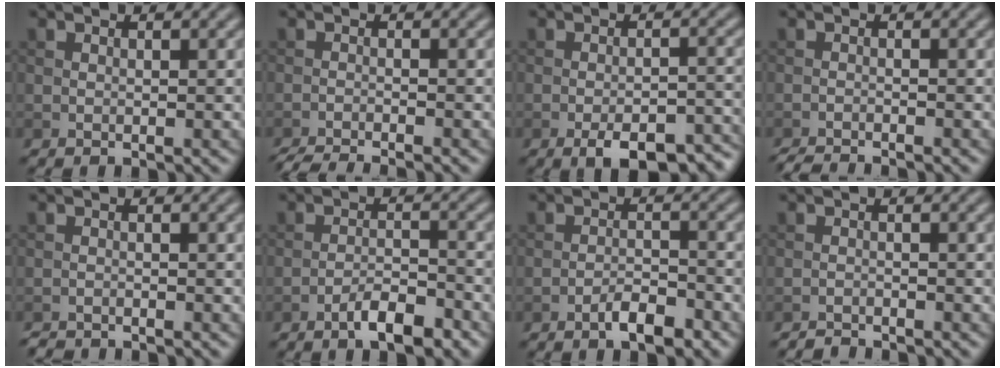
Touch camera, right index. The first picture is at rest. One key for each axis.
{"total": 4.3, "fx": -4.0, "fy": 0.4, "fz": 1.6, "tx": -0.028, "ty": -0.015, "tz": -0.071}
{"total": 6.3, "fx": -4.1, "fy": 2.2, "fz": 4.3, "tx": -0.064, "ty": -0.001, "tz": -0.056}
{"total": 2.8, "fx": -2.7, "fy": 0.2, "fz": 0.9, "tx": -0.016, "ty": -0.008, "tz": -0.050}
{"total": 1.4, "fx": -1.4, "fy": 0.1, "fz": 0.1, "tx": 0.002, "ty": -0.005, "tz": -0.028}
{"total": 3.8, "fx": -2.5, "fy": 1.0, "fz": 2.6, "tx": -0.044, "ty": 0.008, "tz": -0.047}
{"total": 3.0, "fx": -2.0, "fy": 0.9, "fz": 2.0, "tx": -0.032, "ty": 0.008, "tz": -0.037}
{"total": 1.3, "fx": -1.3, "fy": 0.0, "fz": 0.0, "tx": 0.004, "ty": 0.001, "tz": -0.027}